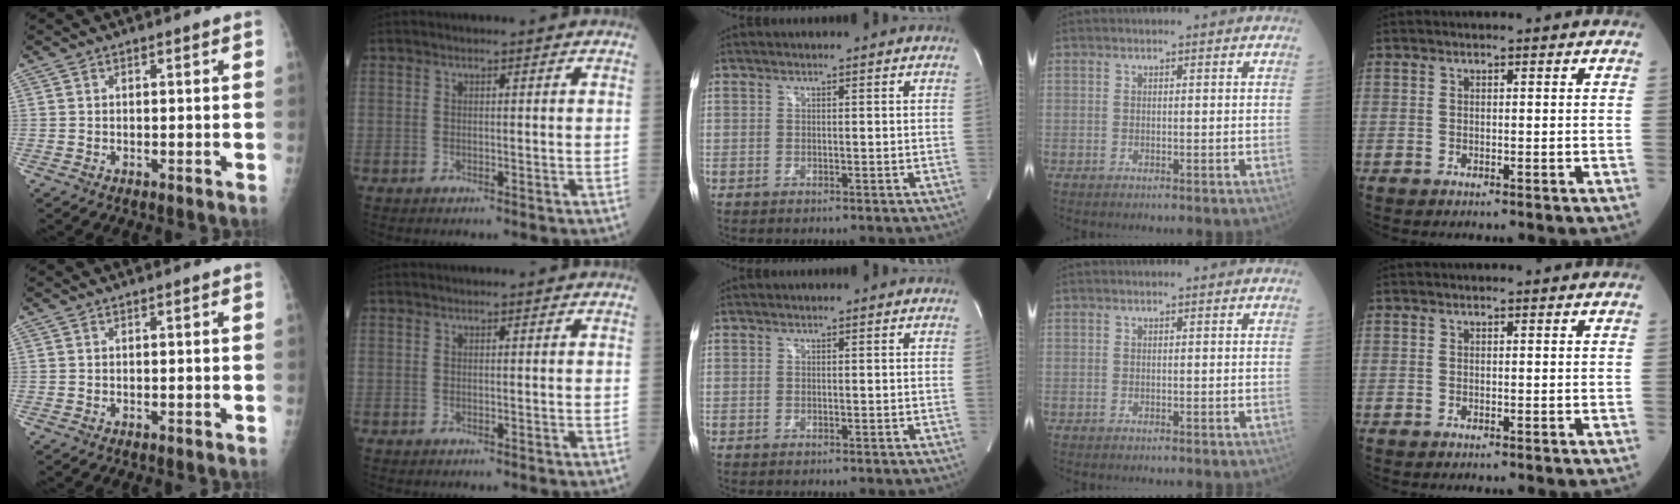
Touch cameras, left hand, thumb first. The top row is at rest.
{}